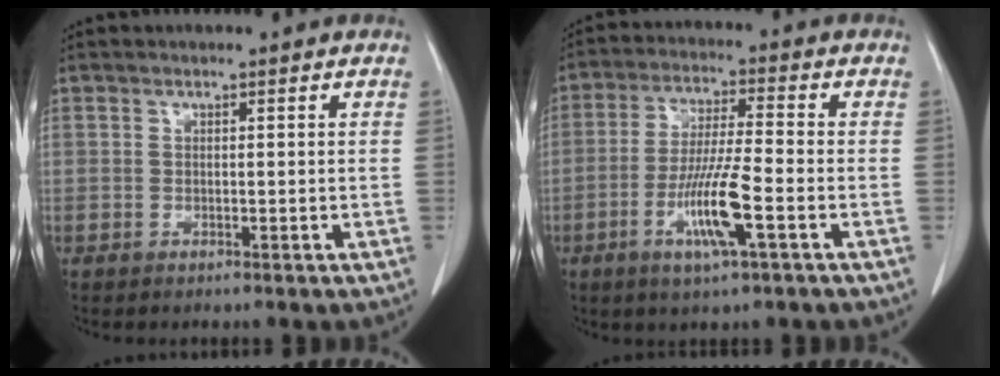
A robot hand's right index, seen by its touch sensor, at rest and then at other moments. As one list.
[{"total": 9.7, "force": [-3.7, 0.2, 9.0], "torque": [-0.175, -0.012, -0.071]}]